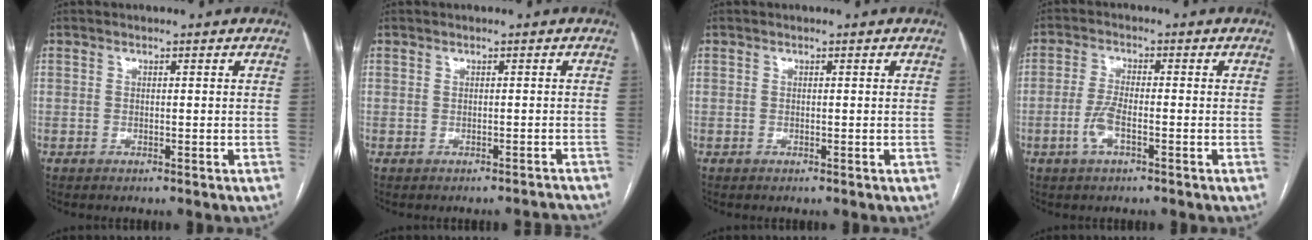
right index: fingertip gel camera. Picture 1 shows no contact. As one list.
[{"total": 1.4, "force": [-1.3, 0.4, 0.1], "torque": [0.008, 0.003, -0.009]}, {"total": 0.0}, {"total": 4.0, "force": [-1.6, 1.0, 3.5], "torque": [-0.082, -0.001, -0.032]}]